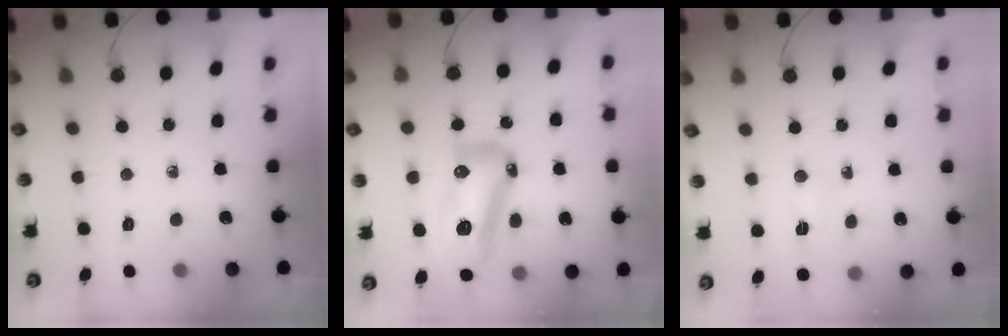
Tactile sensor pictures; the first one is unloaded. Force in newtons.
{"total": 15.9, "press": 15.8, "slide": 1.6}
{"total": 6.7, "press": 2.3, "slide": 6.3}